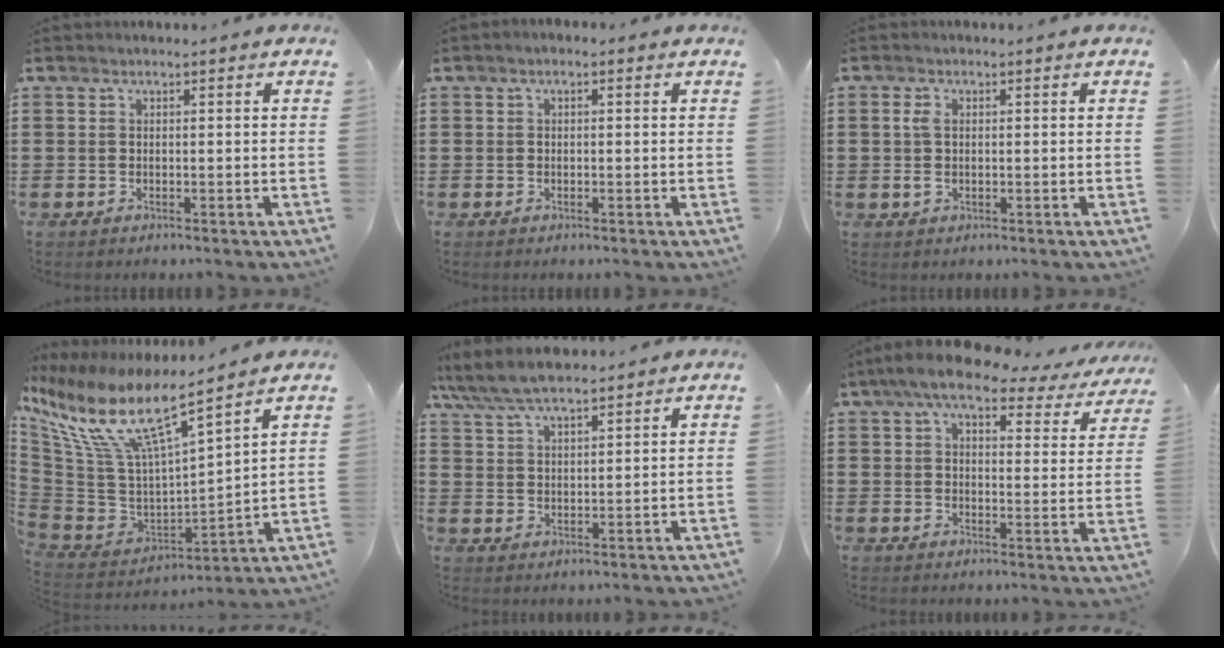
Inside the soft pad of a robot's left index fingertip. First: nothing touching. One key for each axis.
{"total": 0.7, "fx": -0.4, "fy": 0.4, "fz": 0.4, "tx": -0.009, "ty": -0.001, "tz": -0.007}
{"total": 2.4, "fx": 0.1, "fy": 1.4, "fz": 1.9, "tx": -0.056, "ty": 0.001, "tz": -0.005}
{"total": 12.2, "fx": 7.0, "fy": 2.8, "fz": 9.6, "tx": -0.215, "ty": -0.049, "tz": 0.114}
{"total": 6.4, "fx": 5.6, "fy": 1.6, "fz": 2.6, "tx": -0.070, "ty": -0.011, "tz": 0.103}
{"total": 8.1, "fx": 6.4, "fy": 2.0, "fz": 4.4, "tx": -0.095, "ty": -0.023, "tz": 0.109}